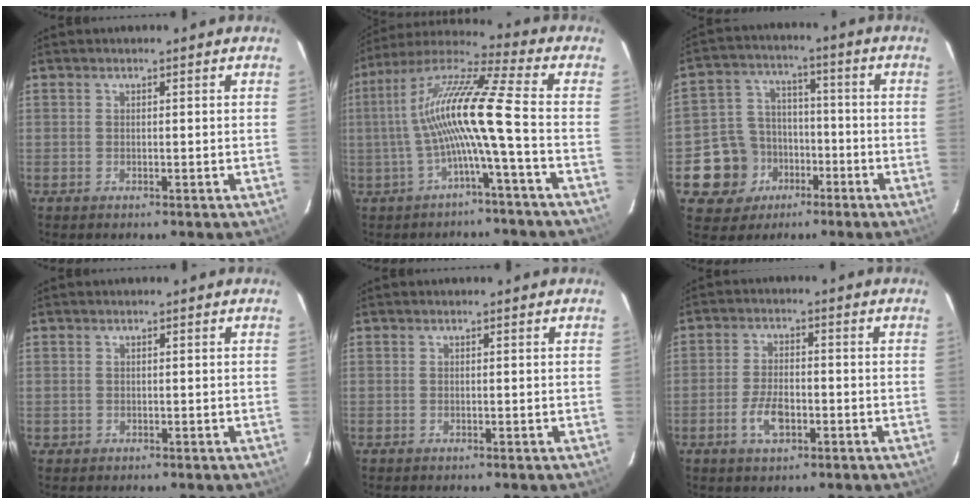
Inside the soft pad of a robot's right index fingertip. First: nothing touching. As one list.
[{"total": 13.2, "force": [-2.5, -0.9, 12.9], "torque": [-0.243, 0.011, -0.048]}, {"total": 11.6, "force": [-5.2, 10.1, 2.6], "torque": [-0.083, 0.035, -0.073]}, {"total": 0.8, "force": [-0.1, 0.8, 0.0], "torque": [0.001, 0.002, 0.000]}, {"total": 0.0}, {"total": 5.8, "force": [-2.5, 2.8, 4.5], "torque": [-0.097, 0.000, -0.045]}]